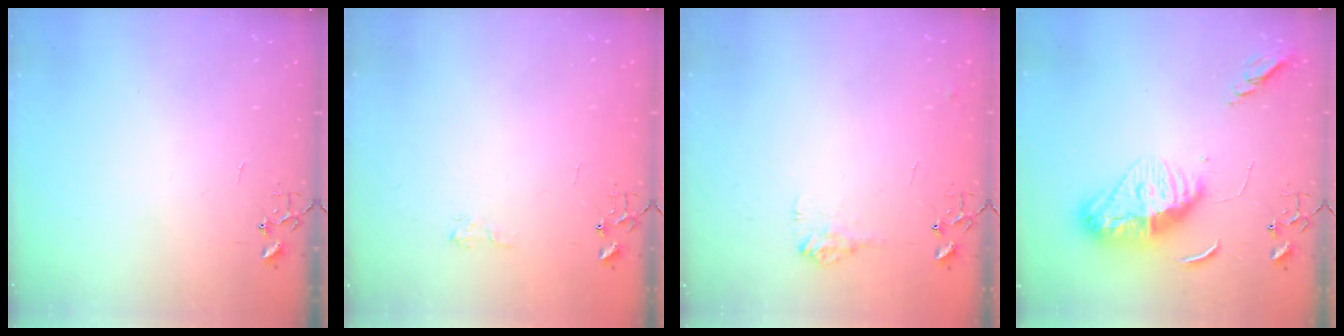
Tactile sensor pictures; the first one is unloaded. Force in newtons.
{"total": 5.4, "press": 5.4, "slide": 0.6}
{"total": 8.1, "press": 8.1, "slide": 0.3}
{"total": 15.6, "press": 15.5, "slide": 1.6}